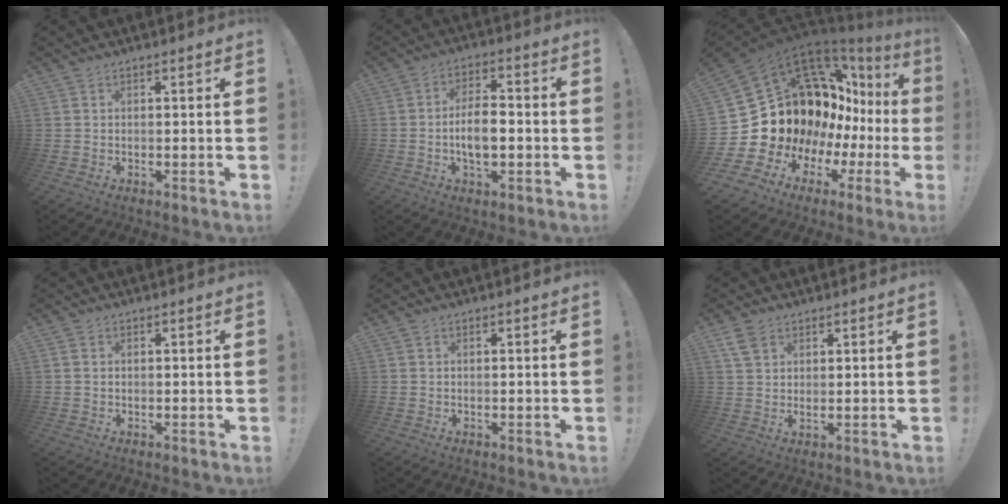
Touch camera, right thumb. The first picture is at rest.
{"total": 8.5, "force": [-1.8, 4.4, 7.1], "torque": [-0.127, 0.005, -0.036]}
{"total": 23.1, "force": [5.1, 16.5, 15.3], "torque": [-0.223, -0.081, 0.166]}
{"total": 0.9, "force": [0.3, 0.7, 0.4], "torque": [-0.012, 0.005, 0.007]}
{"total": 0.0}
{"total": 4.7, "force": [2.9, 2.6, 2.5], "torque": [-0.043, -0.006, 0.055]}